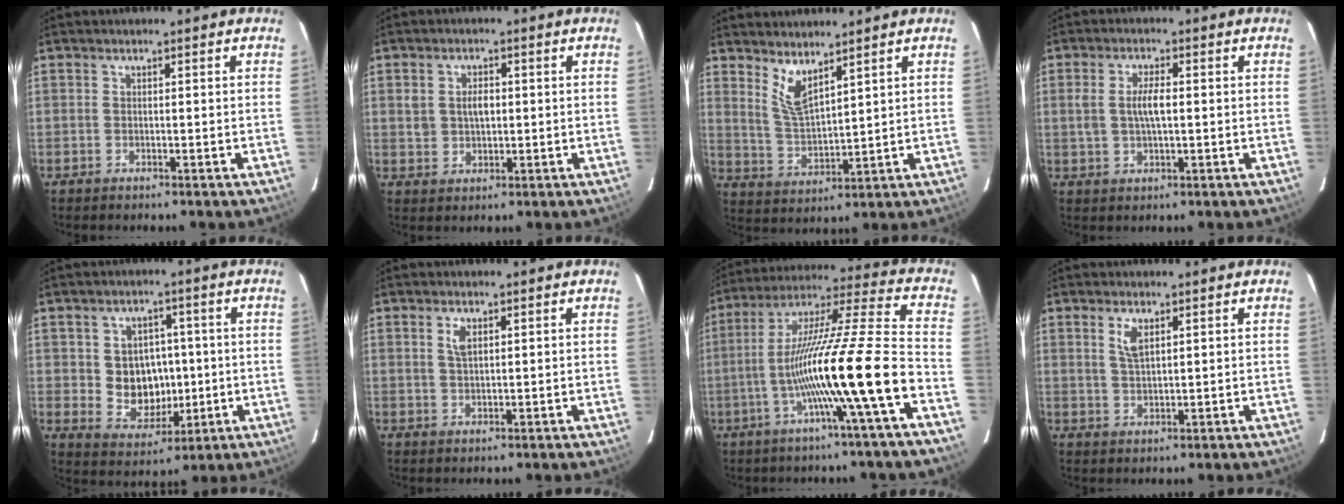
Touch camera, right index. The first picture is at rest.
{"total": 4.3, "force": [0.7, 3.1, 2.9], "torque": [-0.050, 0.008, 0.020]}
{"total": 6.1, "force": [4.5, 1.6, 3.9], "torque": [-0.076, -0.012, 0.096]}
{"total": 4.9, "force": [0.4, 1.9, 4.5], "torque": [-0.088, 0.004, 0.011]}
{"total": 8.9, "force": [-0.1, 7.9, 4.2], "torque": [-0.088, 0.007, 0.020]}
{"total": 2.5, "force": [1.0, 1.2, 1.9], "torque": [-0.038, 0.003, 0.020]}
{"total": 19.7, "force": [-7.7, -1.5, 18.0], "torque": [-0.300, -0.023, -0.139]}
{"total": 3.4, "force": [1.7, 1.3, 2.7], "torque": [-0.051, 0.000, 0.033]}